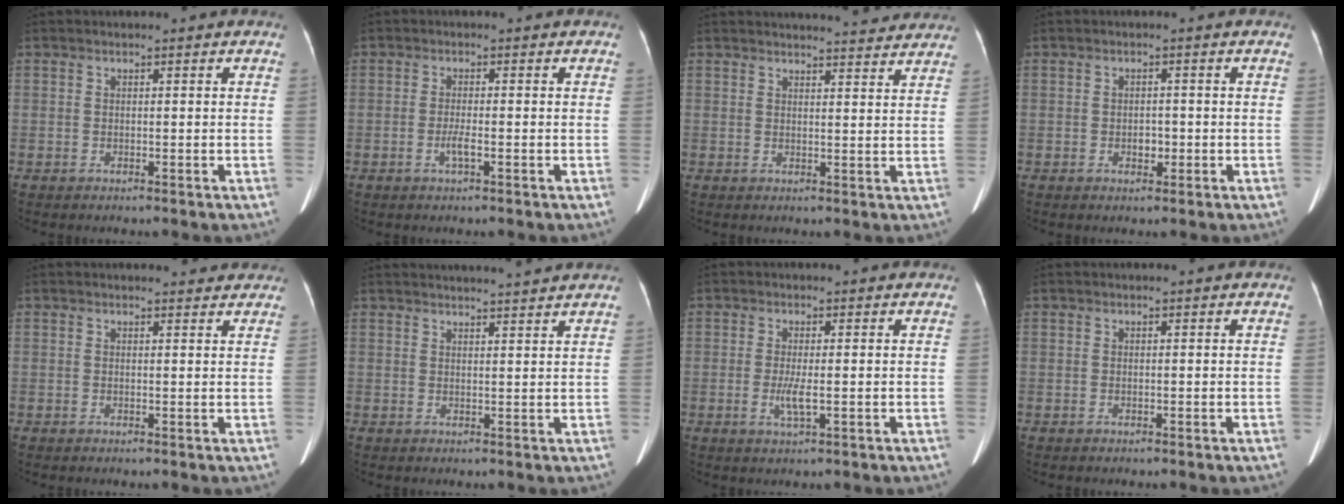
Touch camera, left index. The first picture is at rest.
{"total": 1.8, "force": [-0.8, 0.1, 1.7], "torque": [-0.034, -0.004, -0.014]}
{"total": 11.5, "force": [11.0, 1.4, 3.0], "torque": [-0.028, 0.002, 0.118]}
{"total": 1.7, "force": [-0.6, 1.1, 1.1], "torque": [-0.018, 0.001, -0.005]}
{"total": 3.7, "force": [3.5, 1.1, 0.6], "torque": [-0.003, 0.002, 0.029]}
{"total": 8.1, "force": [7.8, -0.7, 2.3], "torque": [-0.032, 0.015, 0.093]}
{"total": 2.8, "force": [-0.5, 0.3, 2.8], "torque": [-0.057, -0.007, -0.006]}
{"total": 0.0}